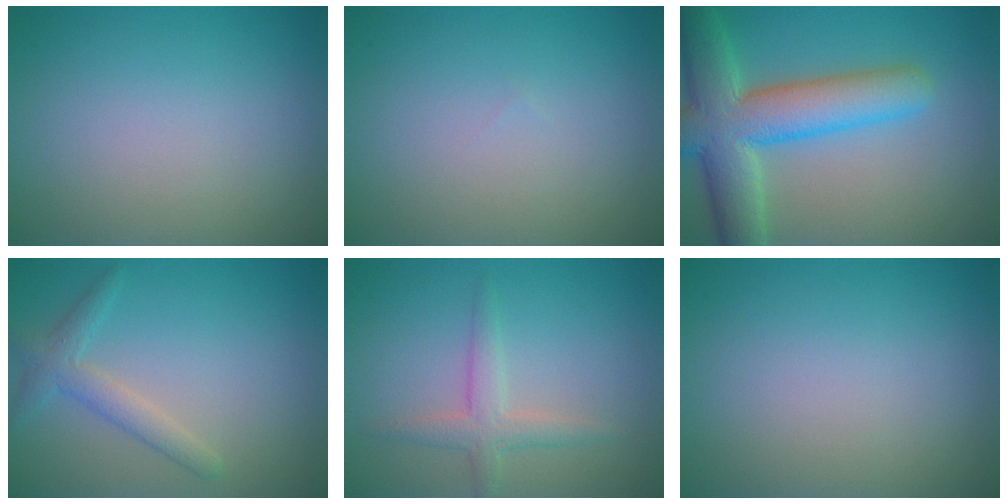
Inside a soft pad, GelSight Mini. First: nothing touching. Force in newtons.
{"total": 0.0}
{"total": 9.4, "press": 9.4, "slide": 0.8}
{"total": 2.4, "press": 2.4, "slide": 0.2}
{"total": 2.5, "press": 2.4, "slide": 0.3}
{"total": 0.0}